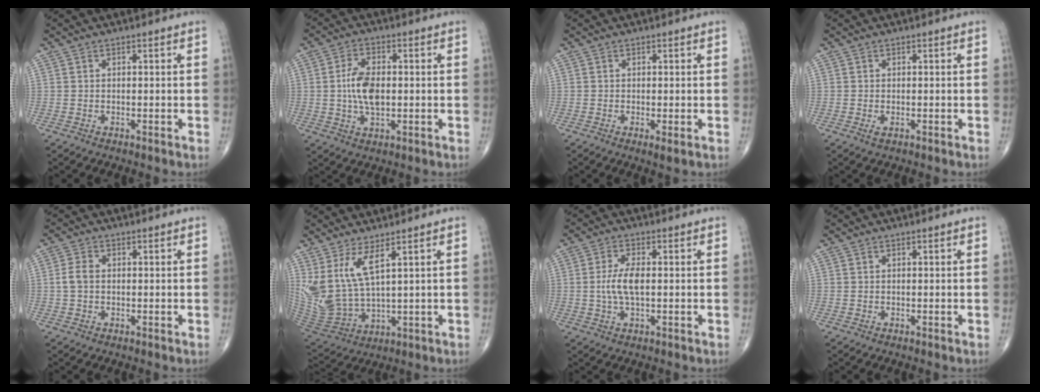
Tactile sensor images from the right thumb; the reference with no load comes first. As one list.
[{"total": 7.7, "force": [0.0, 4.1, 6.6], "torque": [-0.125, 0.002, 0.000]}, {"total": 1.5, "force": [-0.4, 0.2, 1.5], "torque": [-0.032, -0.009, -0.008]}, {"total": 0.9, "force": [-0.3, 0.4, 0.8], "torque": [-0.016, -0.003, -0.005]}, {"total": 2.9, "force": [0.0, 2.0, 2.1], "torque": [-0.047, 0.008, -0.004]}, {"total": 11.2, "force": [5.0, 3.8, 9.3], "torque": [-0.203, -0.041, 0.124]}, {"total": 5.4, "force": [0.0, 2.0, 5.0], "torque": [-0.112, 0.001, -0.003]}, {"total": 0.0}]